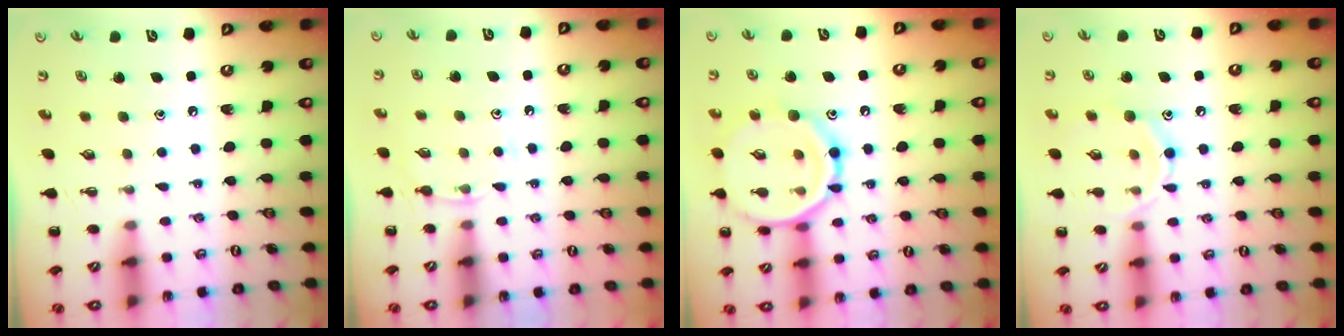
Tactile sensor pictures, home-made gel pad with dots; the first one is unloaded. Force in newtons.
{"total": 4.8, "press": 4.5, "slide": 1.7}
{"total": 15.8, "press": 15.7, "slide": 1.2}
{"total": 9.9, "press": 9.9, "slide": 1.0}